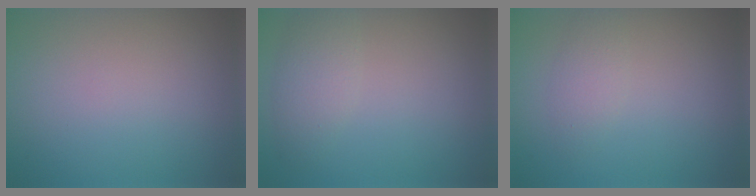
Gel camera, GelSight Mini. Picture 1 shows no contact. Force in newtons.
{"total": 2.4, "press": 2.4, "slide": 0.1}
{"total": 1.6, "press": 1.6, "slide": 0.1}